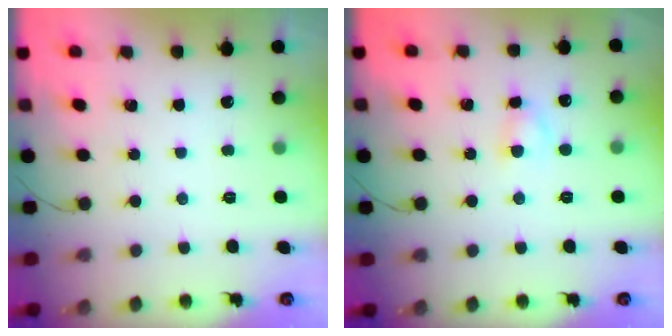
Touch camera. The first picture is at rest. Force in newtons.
{"total": 3.5, "press": 3.2, "slide": 1.4}